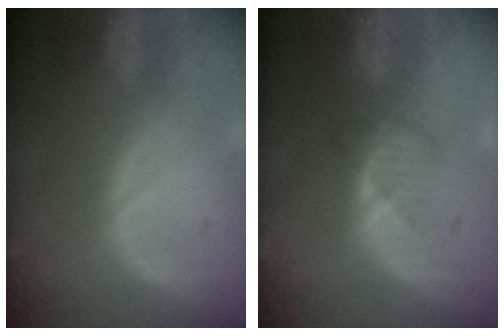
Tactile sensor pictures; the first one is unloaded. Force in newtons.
{"total": 2.7, "press": 2.6, "slide": 0.7}